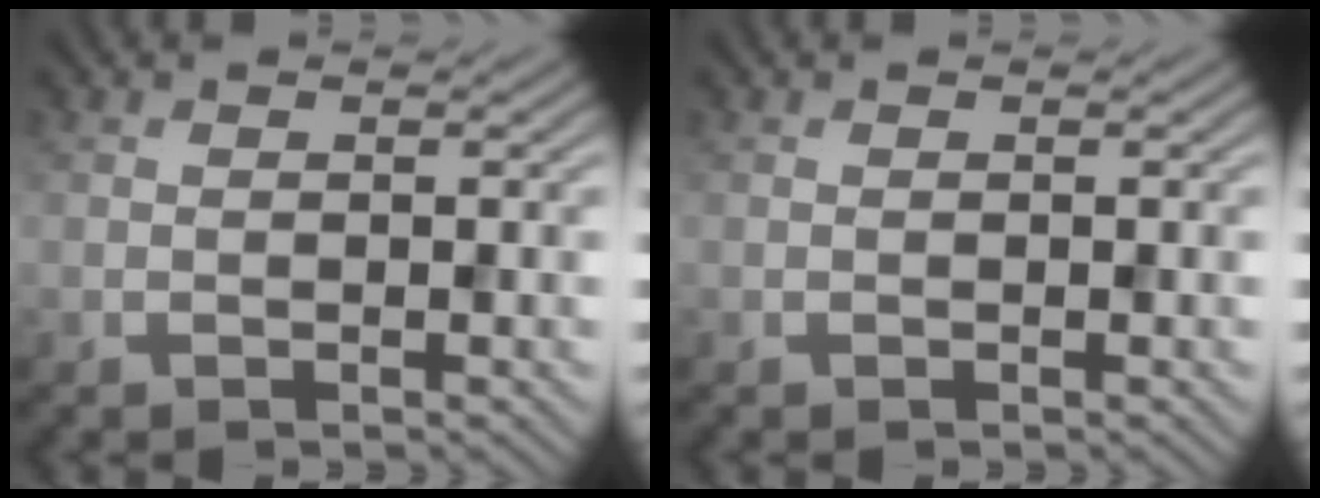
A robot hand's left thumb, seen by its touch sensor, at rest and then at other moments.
{"total": 0.0}